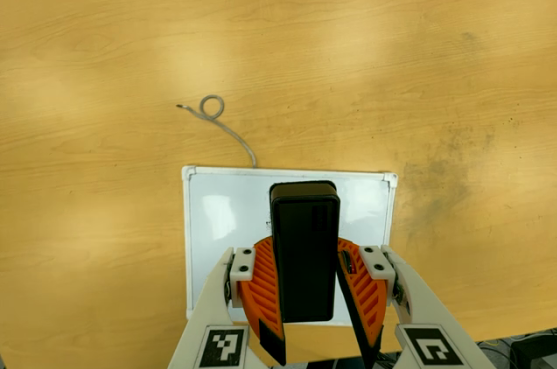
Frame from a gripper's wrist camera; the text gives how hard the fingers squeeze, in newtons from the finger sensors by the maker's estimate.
{"total": 7.5, "left": 8.2, "right": 6.9}